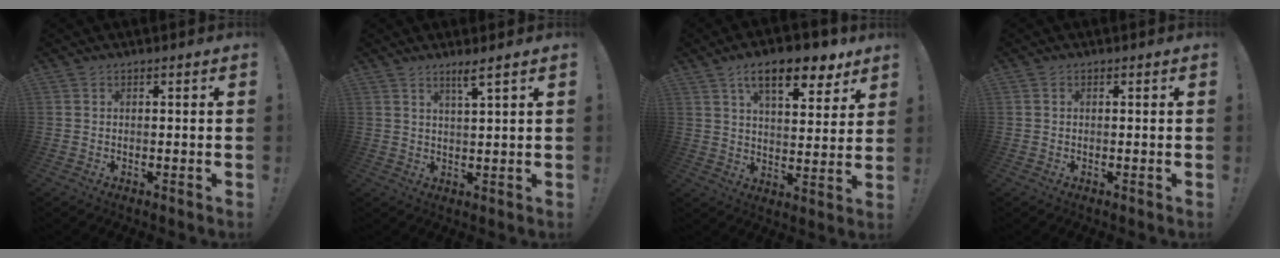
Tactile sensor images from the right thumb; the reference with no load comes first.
{"total": 3.8, "force": [2.8, -0.4, 2.6], "torque": [-0.041, -0.015, 0.042]}
{"total": 14.6, "force": [9.0, 5.4, 10.1], "torque": [-0.143, -0.050, 0.146]}
{"total": 0.0}